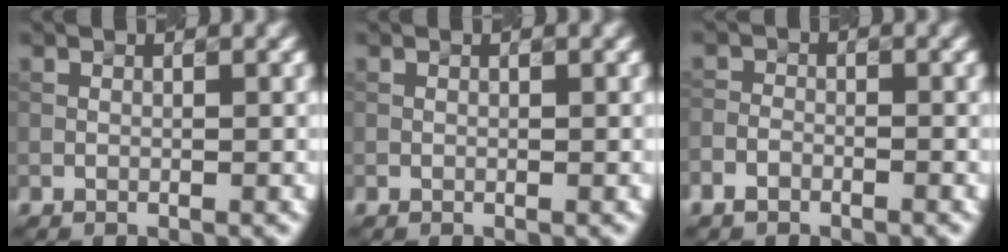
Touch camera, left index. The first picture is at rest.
{"total": 0.0}
{"total": 1.9, "force": [-1.4, 1.1, 0.6], "torque": [-0.008, 0.001, -0.034]}